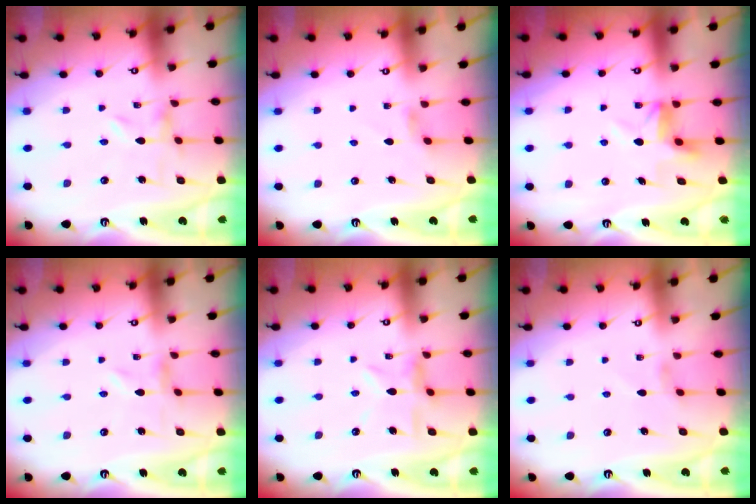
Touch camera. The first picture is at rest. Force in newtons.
{"total": 2.5, "press": 2.4, "slide": 0.4}
{"total": 6.2, "press": 5.9, "slide": 1.9}
{"total": 0.0}
{"total": 7.4, "press": 7.4, "slide": 0.7}
{"total": 1.7, "press": 1.7, "slide": 0.3}